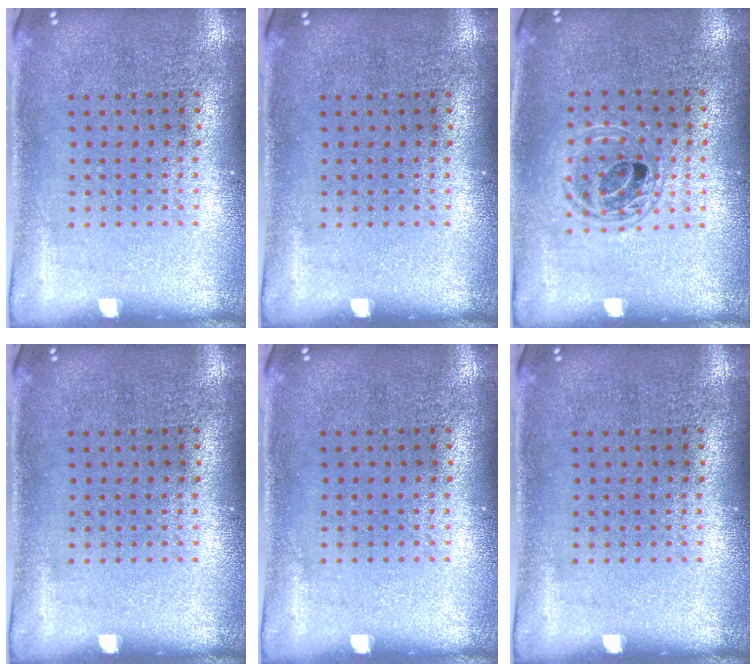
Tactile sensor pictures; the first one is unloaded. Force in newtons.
{"total": 0.0}
{"total": 1.4, "press": 1.2, "slide": 0.6}
{"total": 0.0}
{"total": 0.0}
{"total": 0.0}